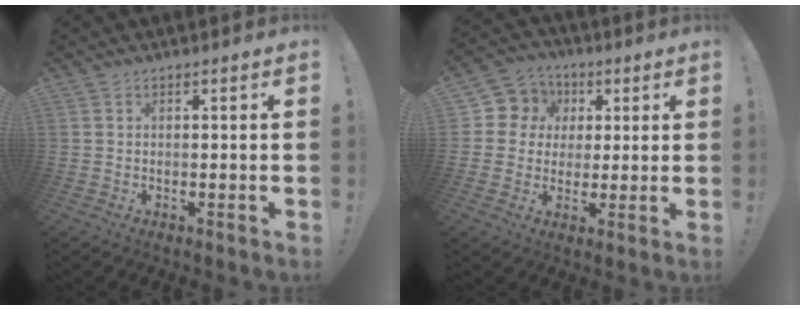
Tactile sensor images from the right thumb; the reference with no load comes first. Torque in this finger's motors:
{"motor_torque": [-0.06, 0.24, -0.02, -0.02, 0.00]}